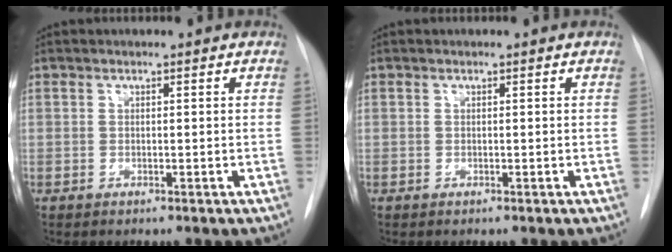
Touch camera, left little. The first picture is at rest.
{"total": 0.0}